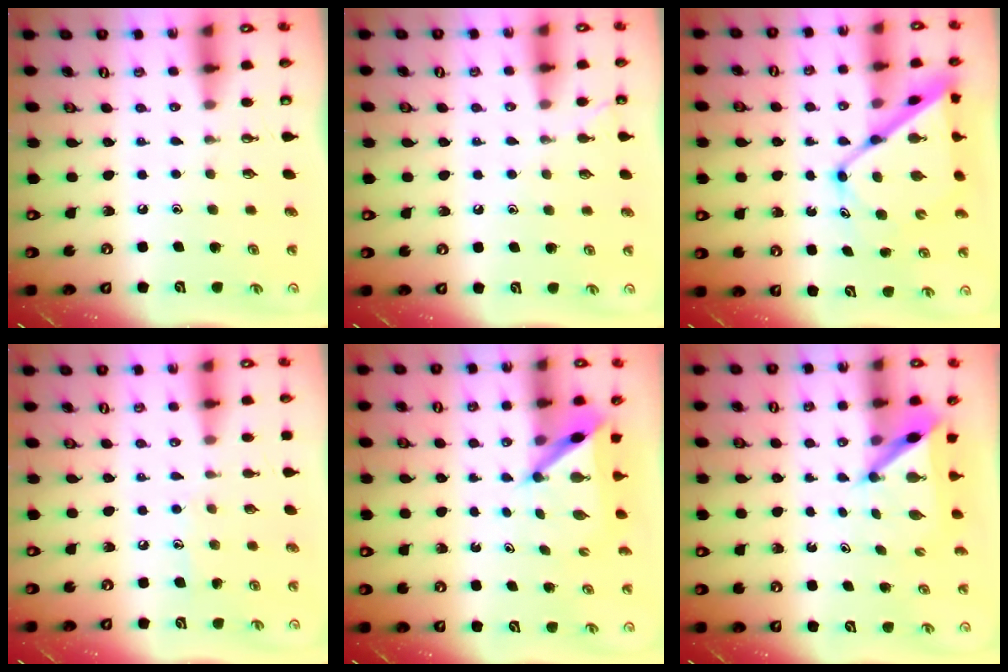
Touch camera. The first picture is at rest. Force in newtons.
{"total": 4.4, "press": 4.4, "slide": 0.3}
{"total": 14.5, "press": 14.5, "slide": 1.0}
{"total": 4.9, "press": 4.8, "slide": 0.6}
{"total": 5.8, "press": 5.7, "slide": 0.6}
{"total": 5.8, "press": 5.7, "slide": 0.6}